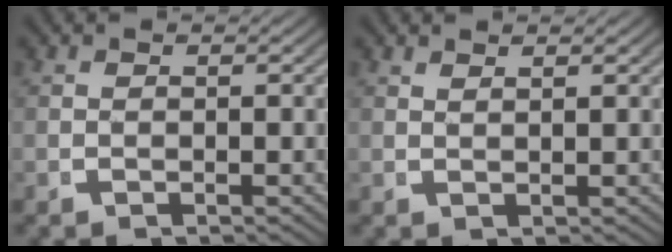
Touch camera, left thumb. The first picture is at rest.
{"total": 1.1, "force": [1.1, -0.1, 0.2], "torque": [-0.004, 0.001, 0.025]}